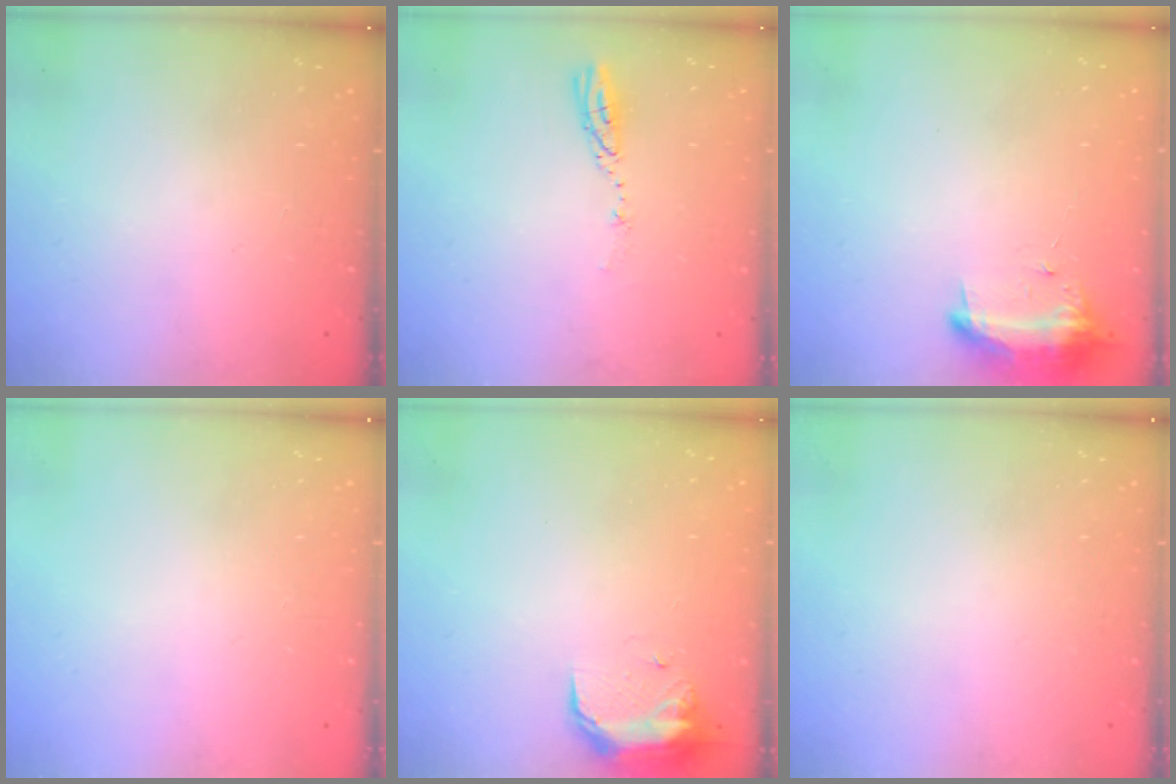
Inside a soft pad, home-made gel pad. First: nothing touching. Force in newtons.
{"total": 3.5, "press": 3.5, "slide": 0.3}
{"total": 9.9, "press": 9.8, "slide": 1.0}
{"total": 0.0}
{"total": 9.3, "press": 9.1, "slide": 1.9}
{"total": 0.0}